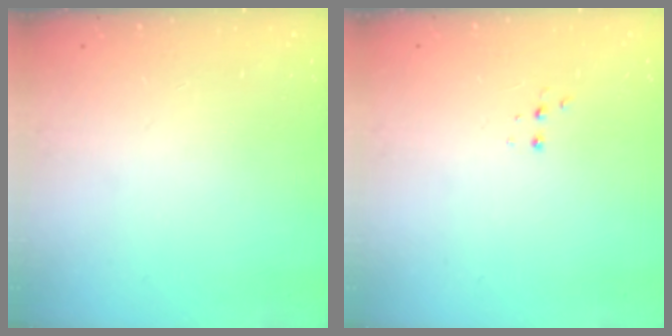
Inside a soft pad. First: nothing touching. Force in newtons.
{"total": 3.0, "press": 2.9, "slide": 0.7}